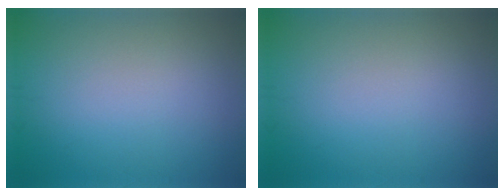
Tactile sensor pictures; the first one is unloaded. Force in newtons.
{"total": 0.0}